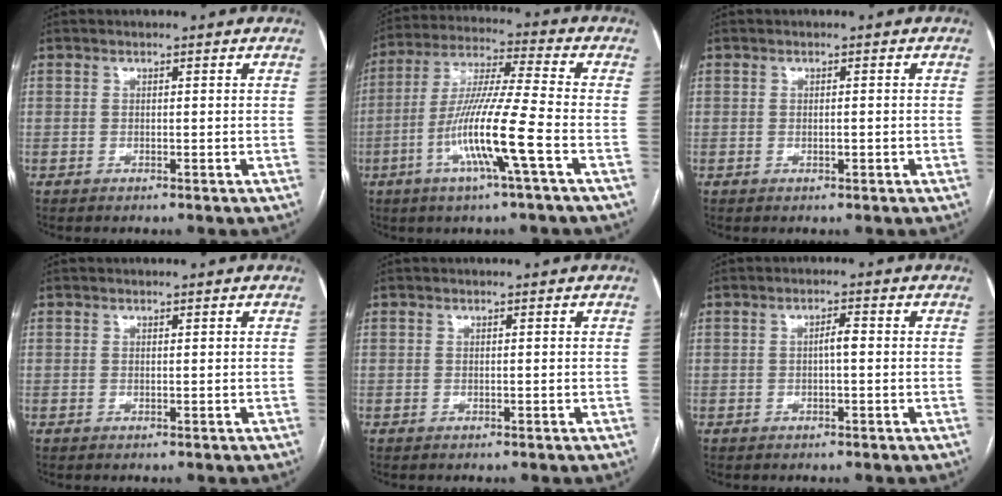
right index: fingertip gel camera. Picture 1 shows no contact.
{"total": 13.2, "force": [-4.6, -0.8, 12.4], "torque": [-0.244, -0.008, -0.094]}
{"total": 0.9, "force": [-0.3, 0.3, 0.8], "torque": [-0.017, -0.001, -0.003]}
{"total": 0.0}
{"total": 0.0}
{"total": 1.8, "force": [-0.1, 0.3, 1.8], "torque": [-0.031, 0.004, -0.003]}